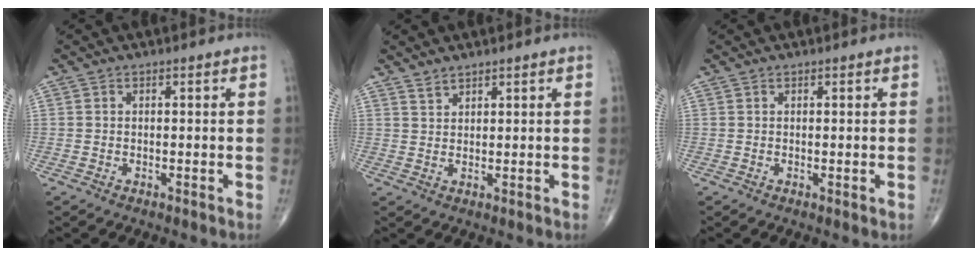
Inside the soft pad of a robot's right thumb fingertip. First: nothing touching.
{"total": 1.9, "force": [1.7, 0.6, 0.3], "torque": [0.002, -0.012, 0.033]}
{"total": 0.7, "force": [0.1, 0.2, 0.6], "torque": [-0.016, -0.004, 0.003]}